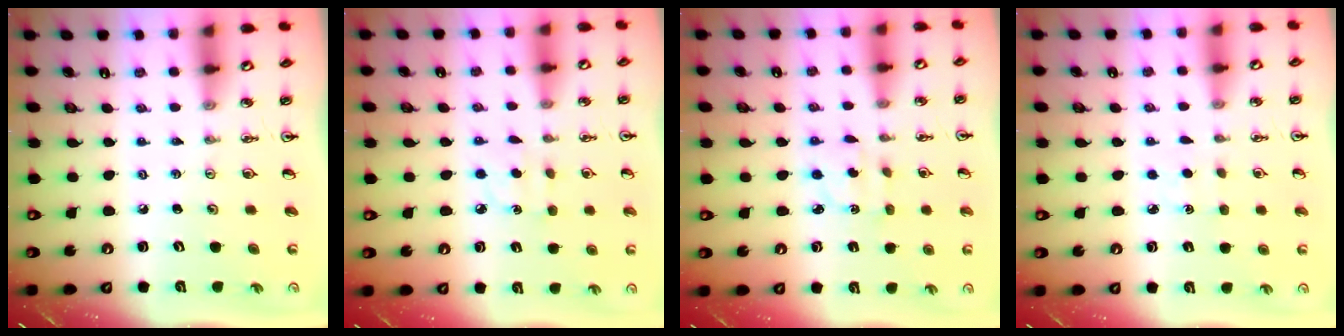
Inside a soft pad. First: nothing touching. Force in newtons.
{"total": 4.2, "press": 4.1, "slide": 0.3}
{"total": 2.2, "press": 2.2, "slide": 0.6}
{"total": 1.4, "press": 1.4, "slide": 0.2}